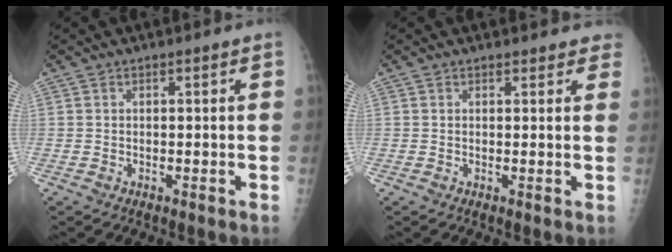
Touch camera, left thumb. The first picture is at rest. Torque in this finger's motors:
{"motor_torque": [-0.42, -0.08, 0.28, 0.14, 0.00]}